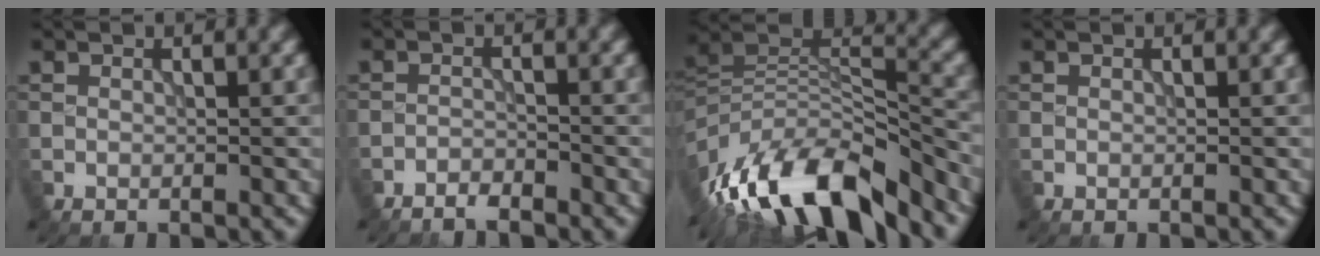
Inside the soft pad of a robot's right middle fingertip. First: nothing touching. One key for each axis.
{"total": 1.7, "fx": -1.6, "fy": 0.2, "fz": 0.5, "tx": -0.004, "ty": 0.002, "tz": -0.033}
{"total": 14.6, "fx": -9.0, "fy": 5.2, "fz": 10.2, "tx": -0.196, "ty": 0.019, "tz": -0.162}
{"total": 0.0}